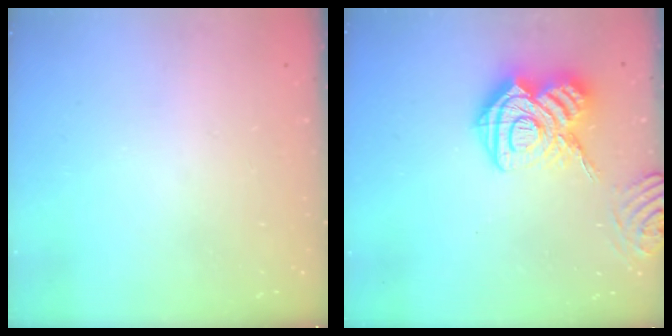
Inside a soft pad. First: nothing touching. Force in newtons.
{"total": 18.1, "press": 18.1, "slide": 1.7}